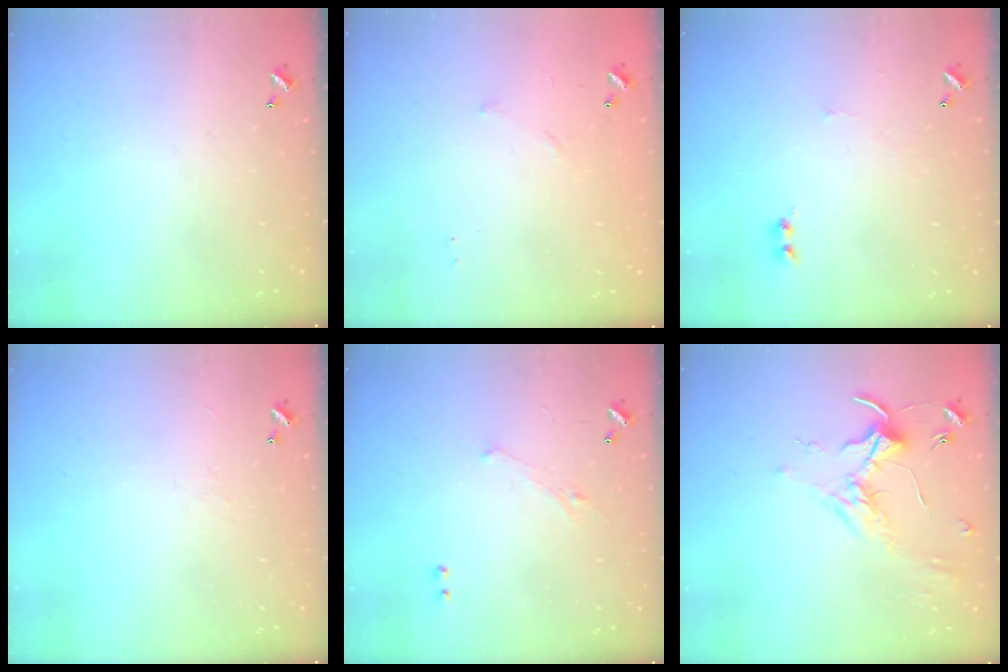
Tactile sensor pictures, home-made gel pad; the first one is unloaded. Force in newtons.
{"total": 6.8, "press": 6.8, "slide": 0.8}
{"total": 1.7, "press": 1.6, "slide": 0.6}
{"total": 1.3, "press": 1.2, "slide": 0.5}
{"total": 0.9, "press": 0.6, "slide": 0.7}
{"total": 1.8, "press": 1.8, "slide": 0.4}